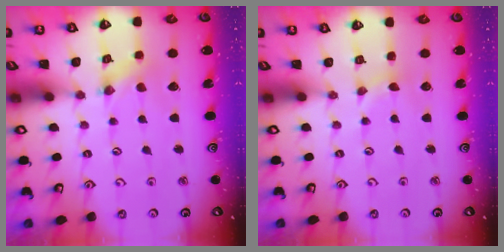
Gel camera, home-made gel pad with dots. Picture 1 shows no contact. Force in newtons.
{"total": 1.0, "press": 1.0, "slide": 0.2}